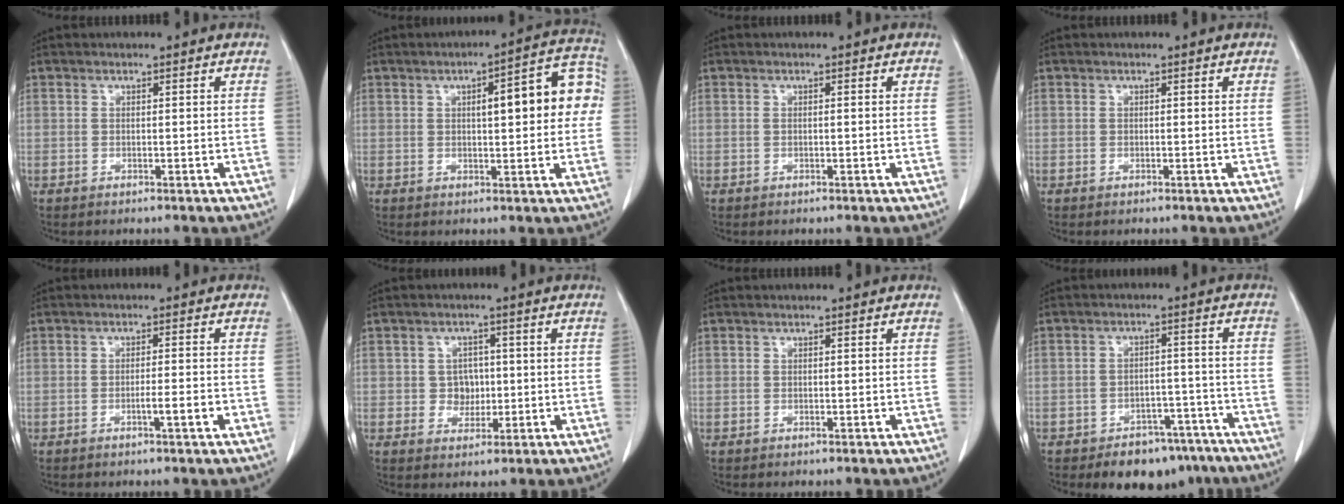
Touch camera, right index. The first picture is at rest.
{"total": 11.5, "force": [1.7, 2.8, 11.0], "torque": [-0.137, 0.037, 0.019]}
{"total": 0.6, "force": [0.0, 0.1, 0.6], "torque": [-0.014, 0.003, 0.003]}
{"total": 0.0}
{"total": 2.9, "force": [-1.2, -0.1, 2.6], "torque": [-0.040, -0.002, -0.021]}
{"total": 3.4, "force": [0.0, 3.1, 1.3], "torque": [-0.012, 0.007, 0.003]}
{"total": 0.0}
{"total": 9.5, "force": [-7.2, 5.1, 3.5], "torque": [-0.022, 0.024, -0.100]}